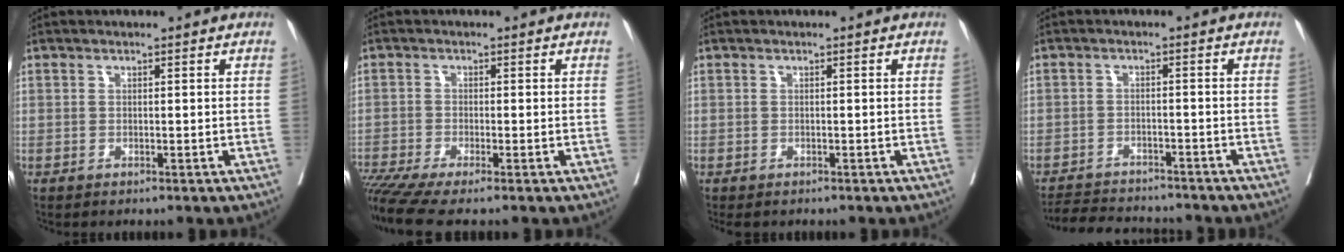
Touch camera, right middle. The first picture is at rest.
{"total": 6.7, "force": [-5.3, -0.2, 4.1], "torque": [-0.077, -0.012, -0.096]}
{"total": 1.4, "force": [-1.2, 0.6, 0.4], "torque": [-0.008, -0.003, -0.016]}
{"total": 8.6, "force": [-8.3, 1.2, 1.9], "torque": [-0.031, -0.002, -0.124]}